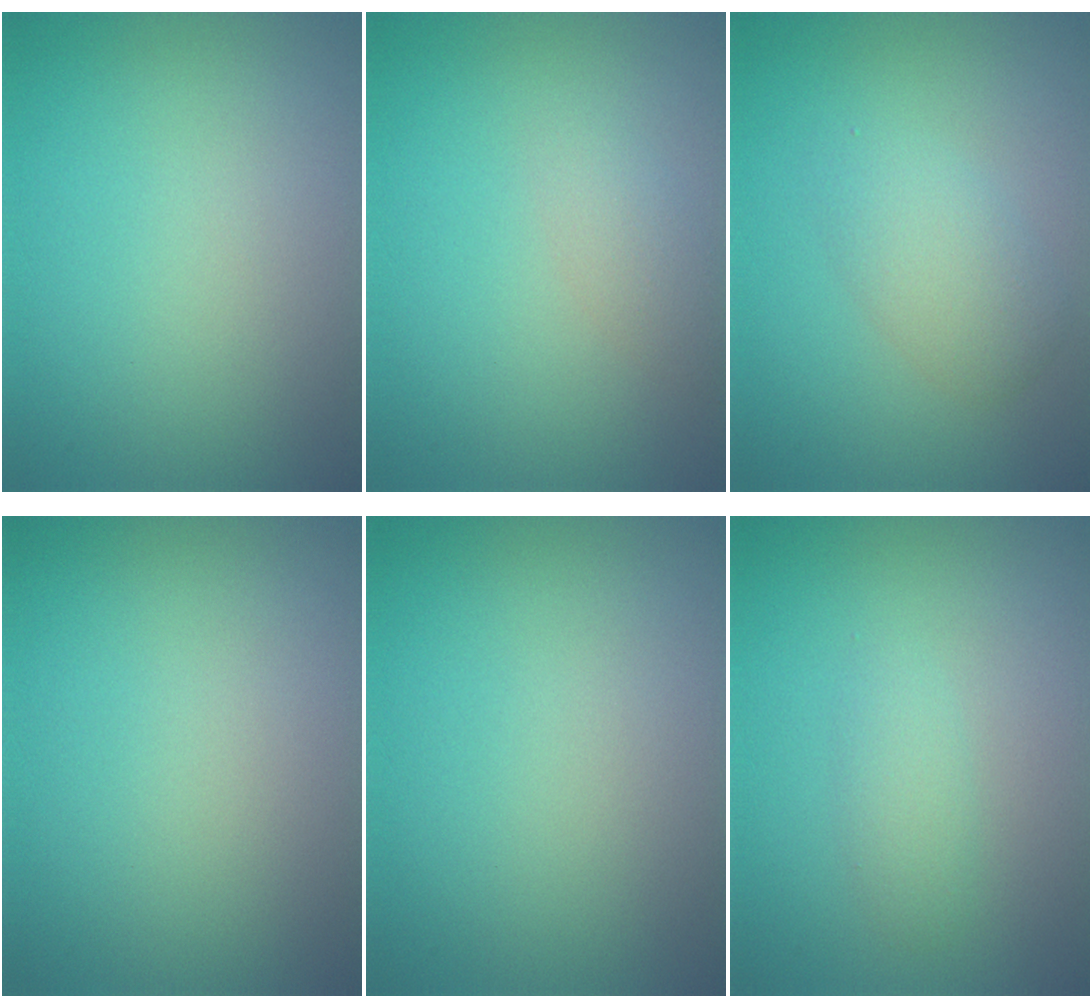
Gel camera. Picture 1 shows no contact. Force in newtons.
{"total": 1.5, "press": 1.5, "slide": 0.1}
{"total": 2.7, "press": 2.7, "slide": 0.1}
{"total": 0.0}
{"total": 0.0}
{"total": 1.3, "press": 1.3, "slide": 0.0}